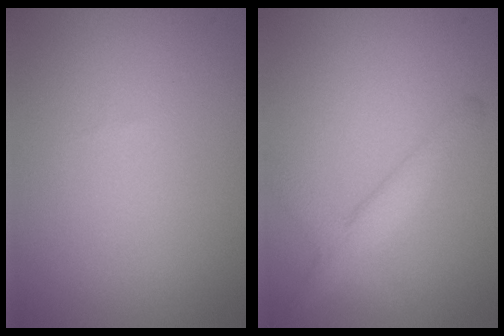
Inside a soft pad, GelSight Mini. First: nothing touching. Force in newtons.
{"total": 3.0, "press": 3.0, "slide": 0.2}